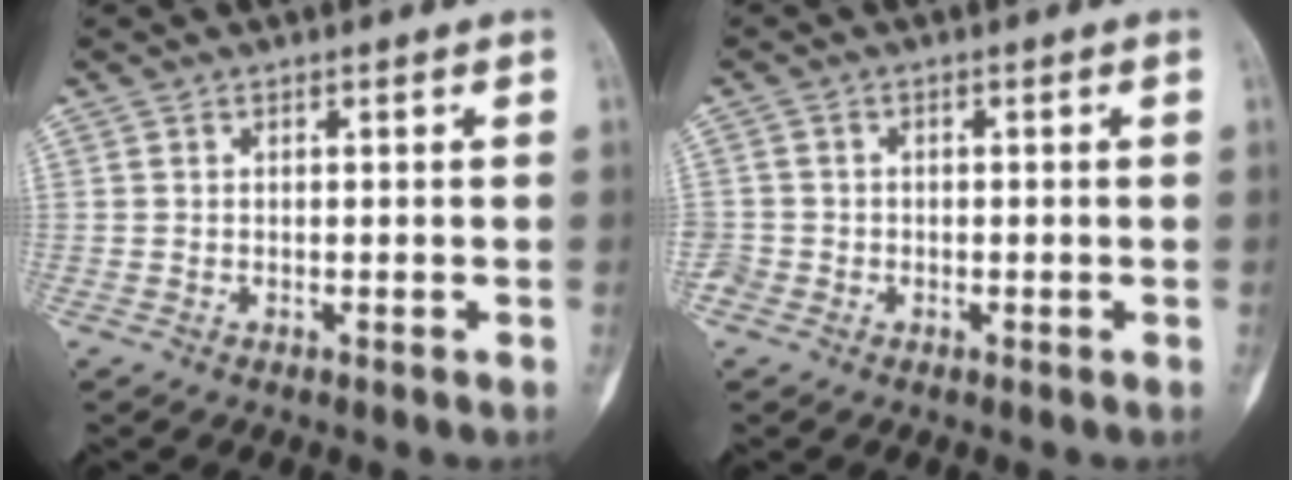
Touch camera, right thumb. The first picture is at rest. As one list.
[{"total": 2.3, "force": [-0.9, 2.1, 0.1], "torque": [0.008, 0.009, -0.022]}]